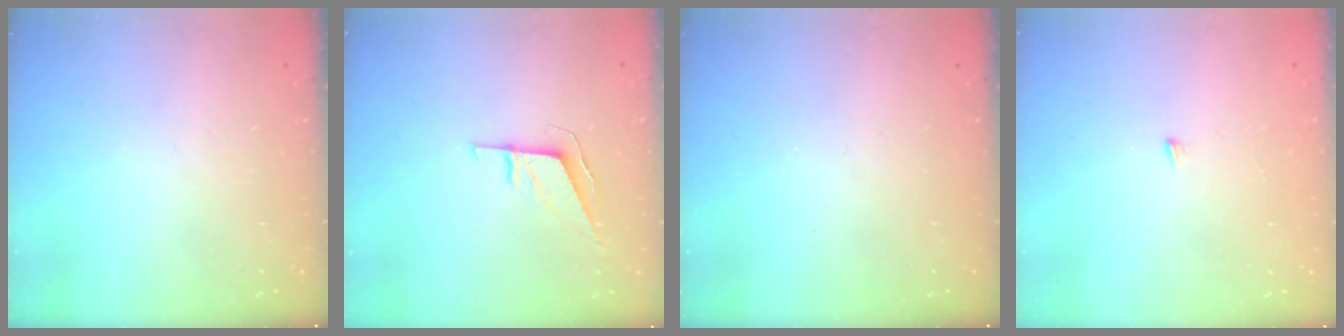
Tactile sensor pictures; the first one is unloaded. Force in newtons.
{"total": 5.9, "press": 5.7, "slide": 1.3}
{"total": 0.0}
{"total": 3.9, "press": 3.9, "slide": 0.3}